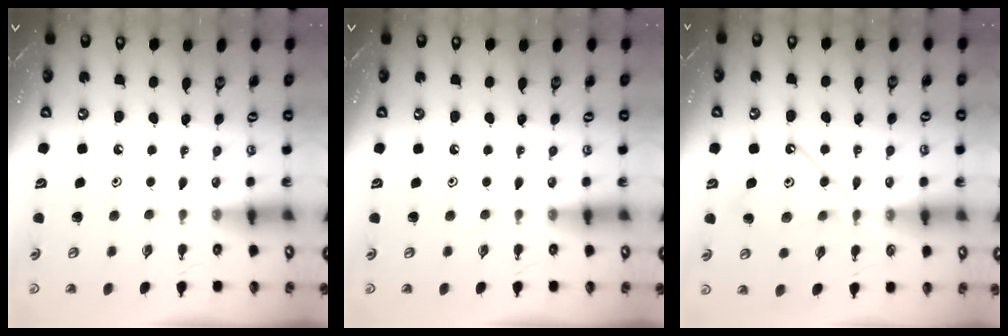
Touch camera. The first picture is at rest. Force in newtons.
{"total": 0.0}
{"total": 11.5, "press": 11.5, "slide": 1.2}